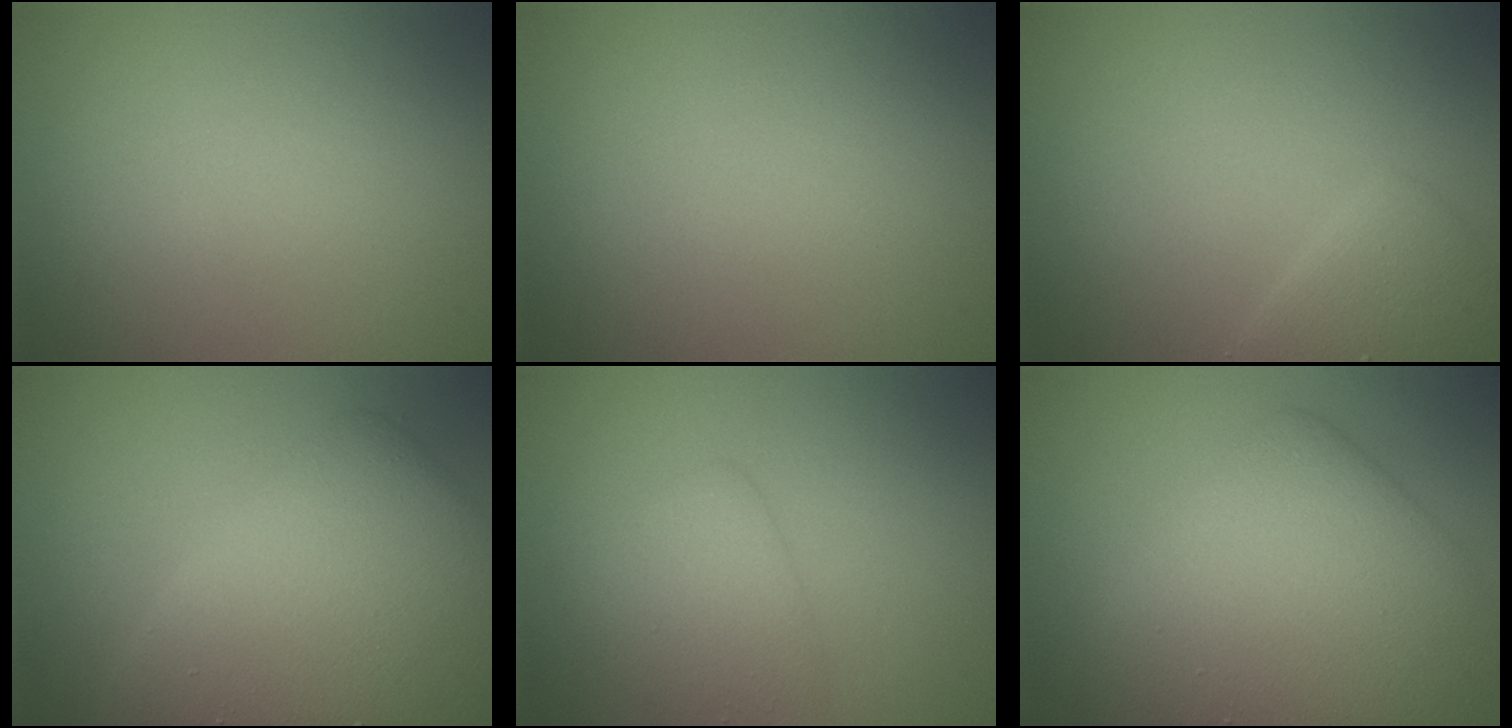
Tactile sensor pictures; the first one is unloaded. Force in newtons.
{"total": 0.0}
{"total": 2.6, "press": 2.6, "slide": 0.2}
{"total": 9.1, "press": 9.1, "slide": 0.1}
{"total": 2.6, "press": 2.6, "slide": 0.1}
{"total": 8.8, "press": 8.8, "slide": 0.3}